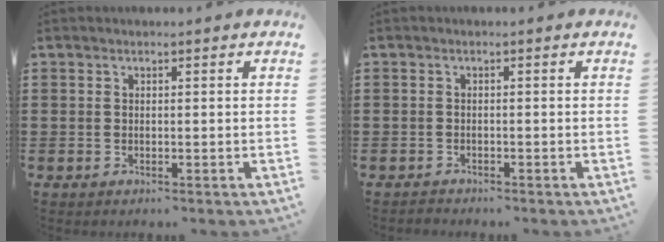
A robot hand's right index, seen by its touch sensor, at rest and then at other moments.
{"total": 0.8, "force": [-0.8, 0.1, -0.1], "torque": [0.000, 0.001, -0.017]}